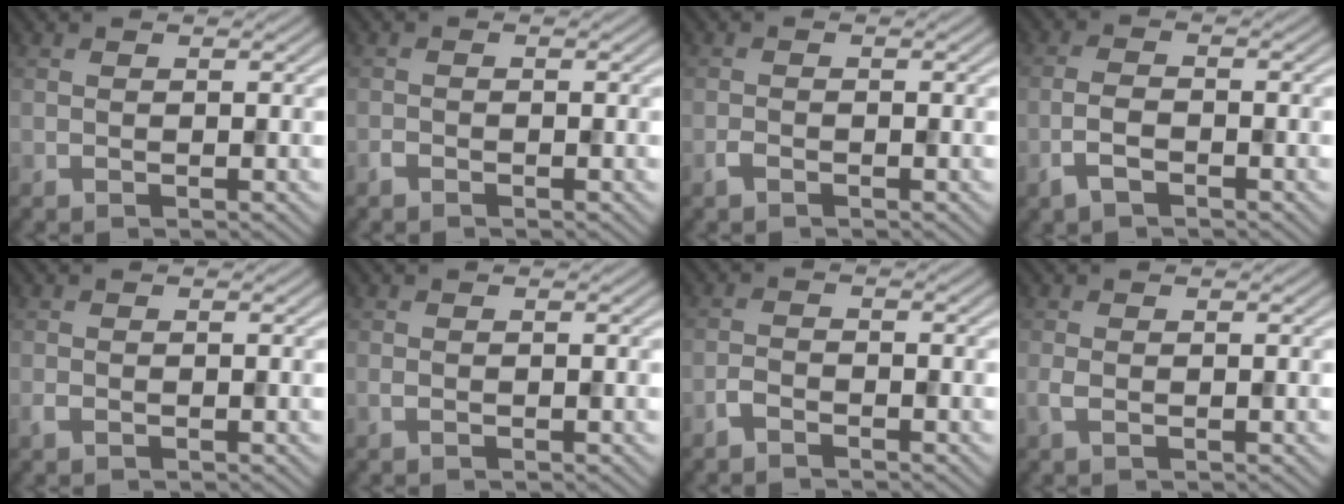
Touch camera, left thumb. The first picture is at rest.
{"total": 0.8, "force": [-0.7, 0.3, 0.3], "torque": [-0.006, 0.000, -0.015]}
{"total": 1.0, "force": [-0.8, 0.4, 0.6], "torque": [-0.013, 0.000, -0.017]}
{"total": 3.2, "force": [-1.9, 1.2, 2.3], "torque": [-0.054, 0.000, -0.043]}
{"total": 0.8, "force": [-0.3, 0.5, 0.5], "torque": [-0.014, -0.002, -0.006]}
{"total": 0.5, "force": [-0.1, 0.2, 0.5], "torque": [-0.012, -0.001, -0.003]}
{"total": 1.7, "force": [-1.4, 0.5, 0.7], "torque": [-0.016, 0.002, -0.034]}
{"total": 1.3, "force": [-0.2, 0.5, 1.1], "torque": [-0.029, -0.002, -0.006]}